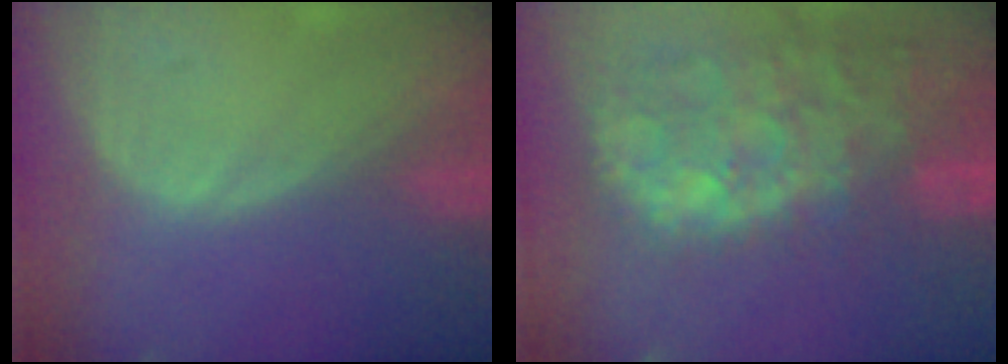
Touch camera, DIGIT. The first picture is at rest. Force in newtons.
{"total": 14.7, "press": 11.9, "slide": 8.7}